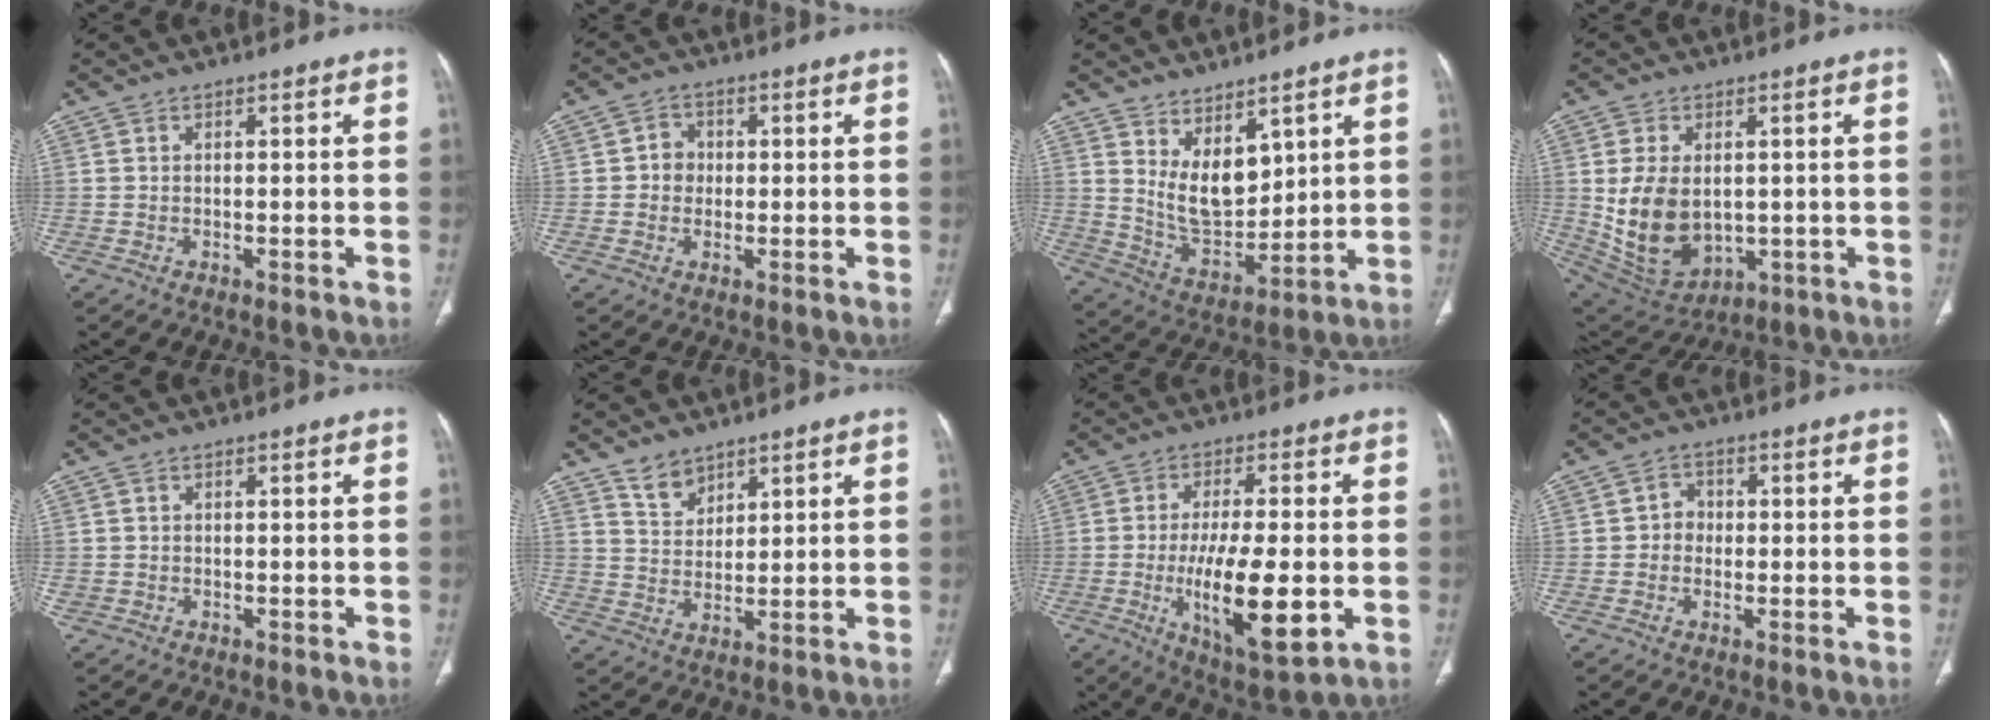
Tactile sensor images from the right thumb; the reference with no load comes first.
{"total": 3.8, "force": [0.0, 3.4, 1.5], "torque": [-0.002, 0.008, -0.007]}
{"total": 10.4, "force": [5.2, 5.6, 6.9], "torque": [-0.085, -0.056, 0.117]}
{"total": 14.0, "force": [-0.1, 9.5, 10.3], "torque": [-0.176, -0.007, 0.031]}
{"total": 0.9, "force": [-0.3, 0.8, 0.1], "torque": [-0.002, 0.004, -0.009]}
{"total": 4.7, "force": [3.6, 2.7, 1.3], "torque": [-0.003, -0.029, 0.073]}
{"total": 16.1, "force": [-3.2, 5.1, 14.9], "torque": [-0.247, -0.015, -0.047]}
{"total": 3.3, "force": [-0.3, 3.0, 1.3], "torque": [0.002, 0.010, -0.014]}